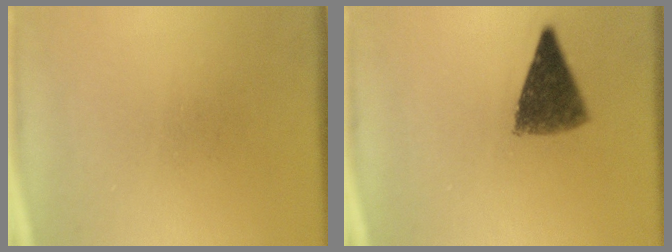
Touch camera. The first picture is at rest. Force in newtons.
{"total": 8.2}